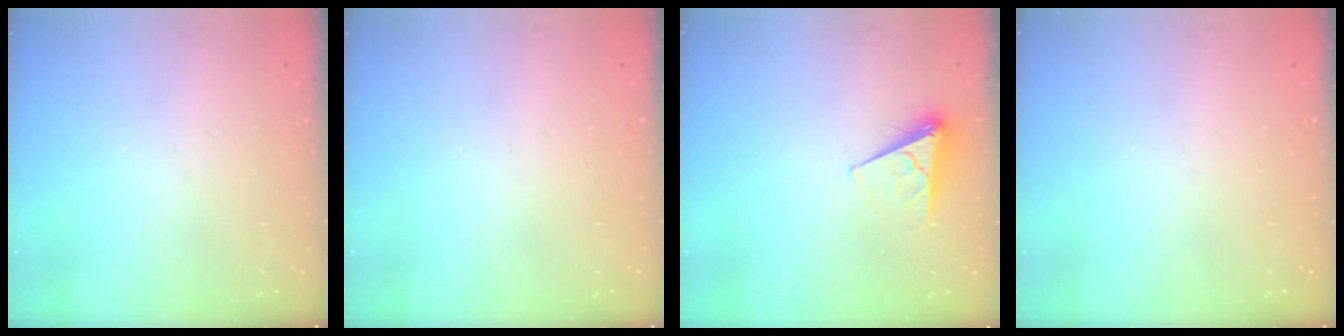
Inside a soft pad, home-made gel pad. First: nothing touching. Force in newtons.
{"total": 0.0}
{"total": 6.2, "press": 6.2, "slide": 0.5}
{"total": 0.0}